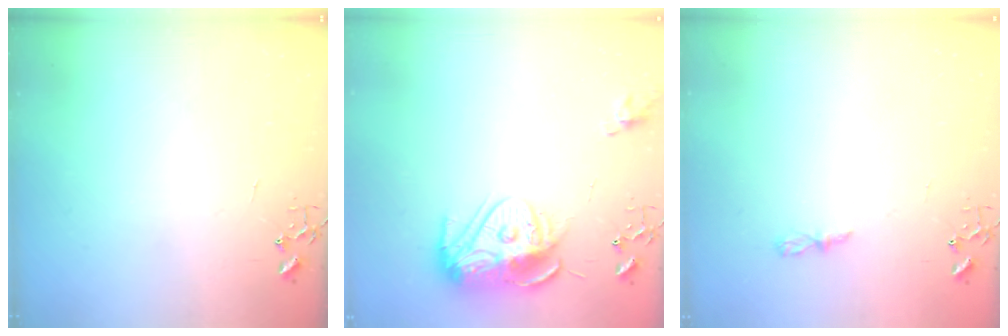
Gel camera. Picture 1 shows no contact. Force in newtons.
{"total": 13.5, "press": 13.4, "slide": 1.1}
{"total": 4.4, "press": 4.4, "slide": 0.6}